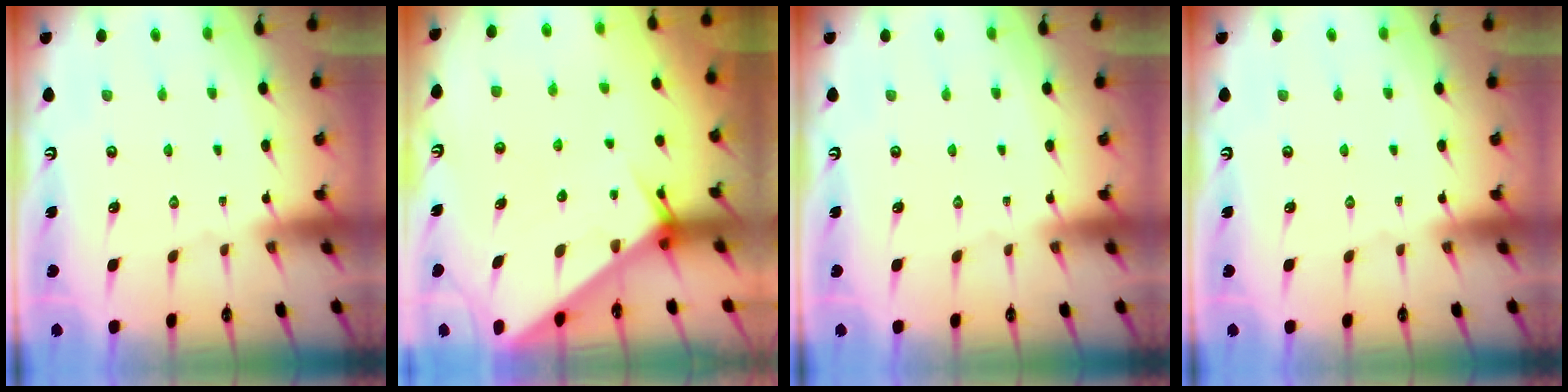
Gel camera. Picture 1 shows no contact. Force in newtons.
{"total": 4.9, "press": 4.8, "slide": 0.5}
{"total": 0.0}
{"total": 0.0}